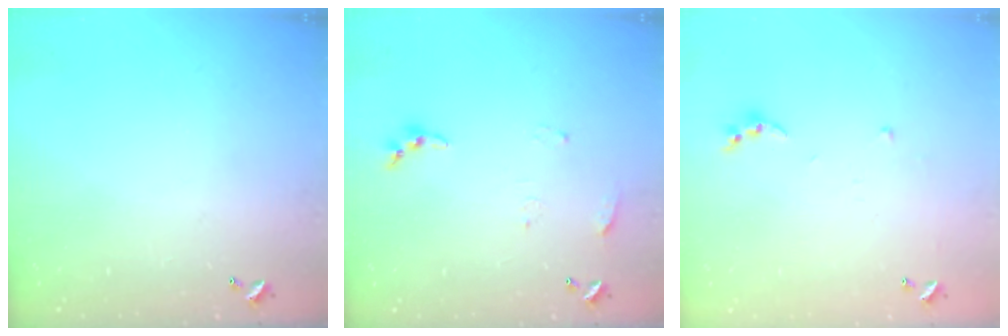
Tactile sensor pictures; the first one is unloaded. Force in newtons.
{"total": 6.4, "press": 6.4, "slide": 0.7}
{"total": 4.8, "press": 4.7, "slide": 0.5}